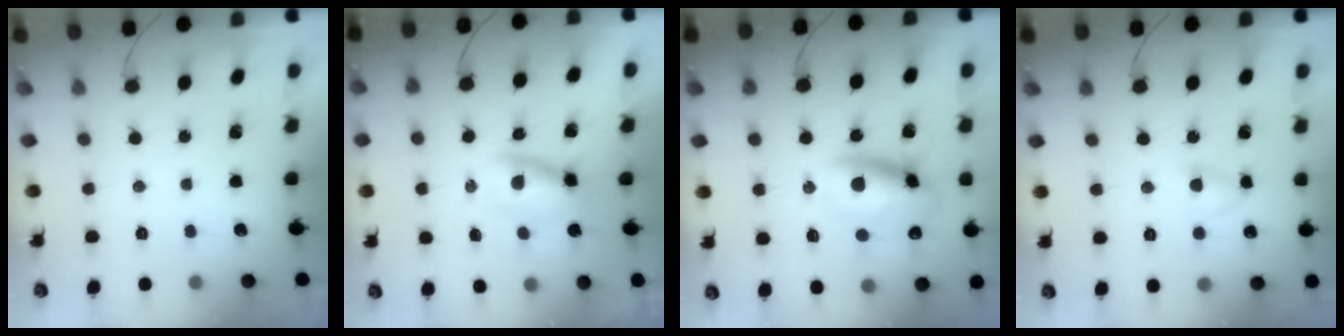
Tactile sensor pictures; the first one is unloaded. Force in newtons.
{"total": 3.7, "press": 3.5, "slide": 1.1}
{"total": 11.7, "press": 11.5, "slide": 2.2}
{"total": 3.7, "press": 3.5, "slide": 1.2}